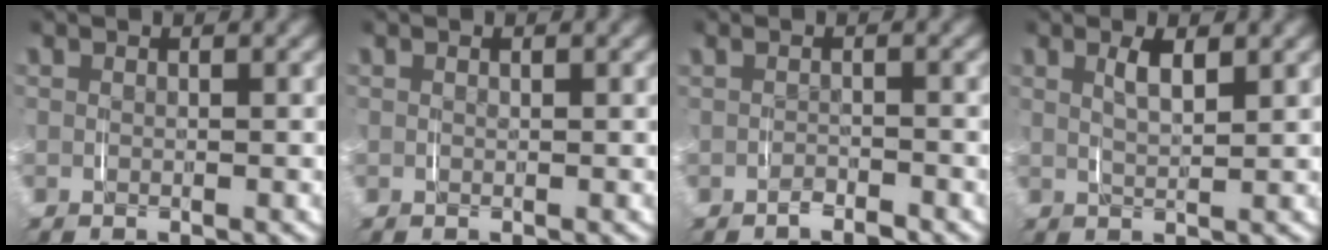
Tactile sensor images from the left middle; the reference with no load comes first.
{"total": 0.0}
{"total": 1.1, "force": [-0.9, 0.1, 0.6], "torque": [-0.009, 0.005, -0.018]}
{"total": 2.2, "force": [1.0, 0.6, 1.9], "torque": [-0.037, -0.004, 0.021]}